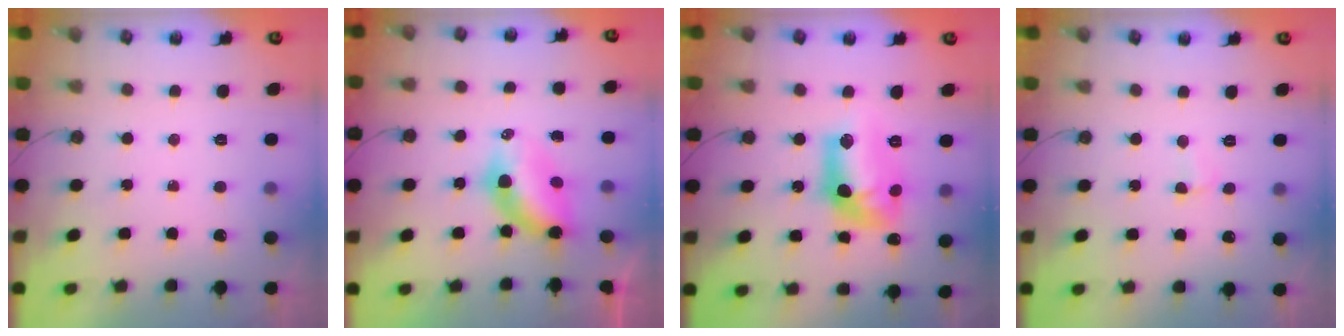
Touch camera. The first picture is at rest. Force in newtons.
{"total": 6.7, "press": 6.7, "slide": 0.7}
{"total": 14.0, "press": 13.9, "slide": 1.8}
{"total": 2.1, "press": 2.0, "slide": 0.6}